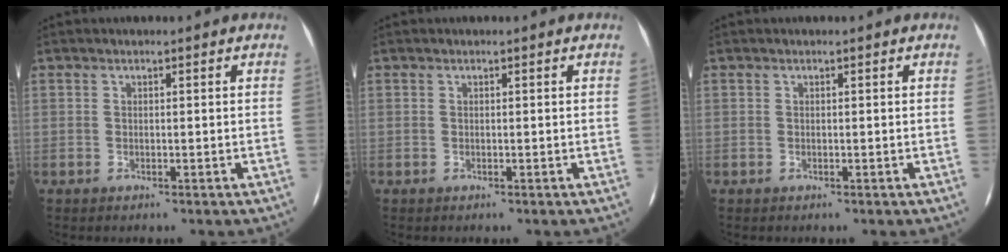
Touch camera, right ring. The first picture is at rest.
{"total": 0.0}
{"total": 0.0}